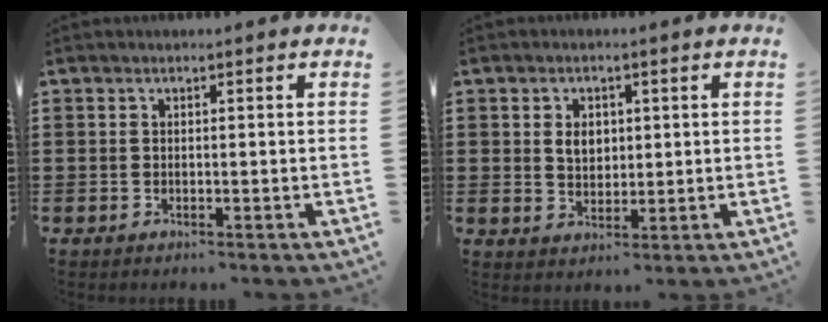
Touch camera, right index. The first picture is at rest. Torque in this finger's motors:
{"motor_torque": [0.08, 0.07, 0.21, 0.06]}